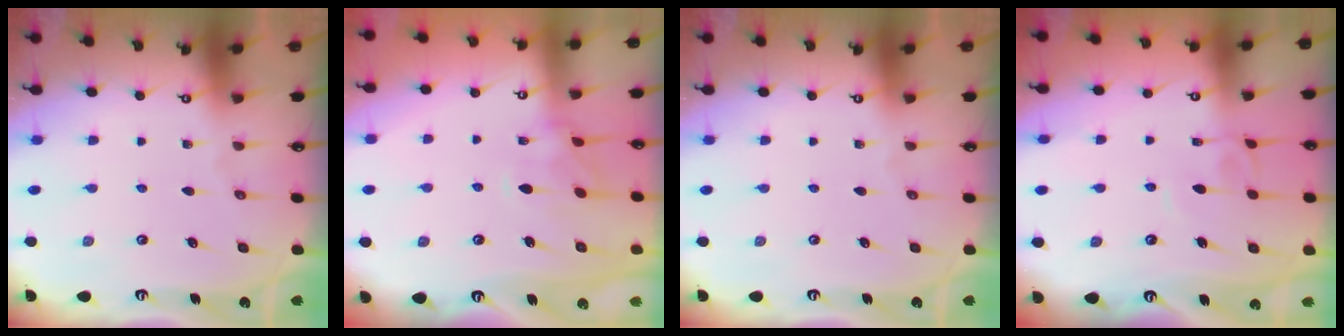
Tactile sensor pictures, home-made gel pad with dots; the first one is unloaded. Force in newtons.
{"total": 1.8, "press": 1.5, "slide": 1.0}
{"total": 0.0}
{"total": 2.4, "press": 2.4, "slide": 0.4}